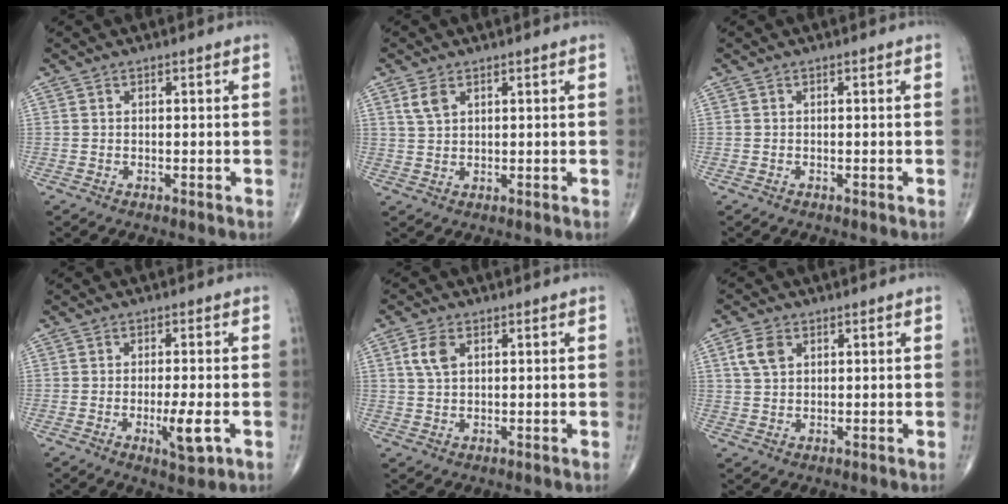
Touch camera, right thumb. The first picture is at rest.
{"total": 3.0, "force": [1.6, 1.7, 1.9], "torque": [-0.037, 0.000, 0.038]}
{"total": 0.0}
{"total": 5.4, "force": [-1.6, 1.2, 5.0], "torque": [-0.084, -0.008, -0.023]}
{"total": 4.1, "force": [1.4, 2.4, 3.0], "torque": [-0.062, 0.002, 0.030]}
{"total": 4.3, "force": [1.7, 2.9, 2.7], "torque": [-0.051, 0.002, 0.035]}